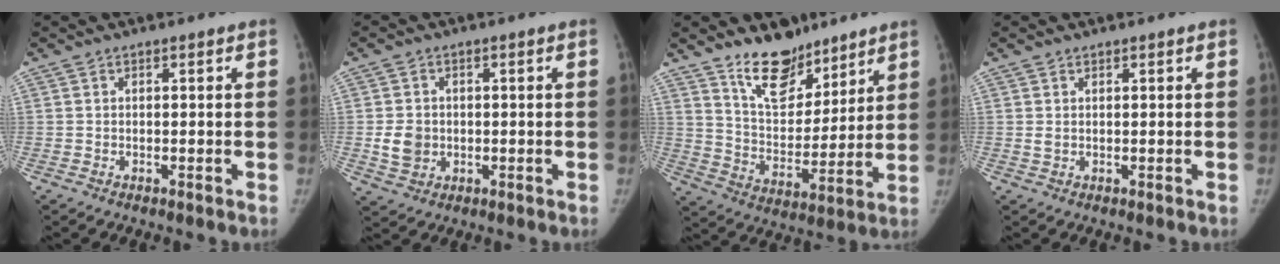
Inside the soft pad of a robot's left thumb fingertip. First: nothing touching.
{"total": 5.0, "force": [-0.3, 4.3, 2.6], "torque": [-0.034, -0.001, 0.001]}
{"total": 13.4, "force": [10.1, 6.8, 5.7], "torque": [-0.058, -0.077, 0.183]}
{"total": 1.0, "force": [0.6, 0.6, 0.6], "torque": [-0.009, -0.001, 0.013]}